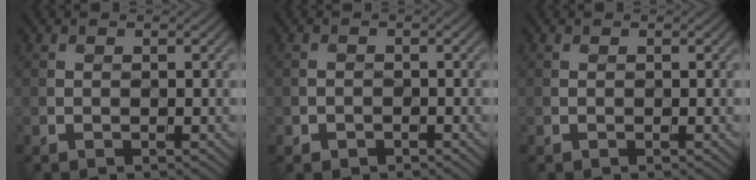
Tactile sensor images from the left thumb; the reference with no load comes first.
{"total": 1.1, "force": [-0.7, 0.8, 0.1], "torque": [-0.001, -0.001, -0.014]}
{"total": 0.0}